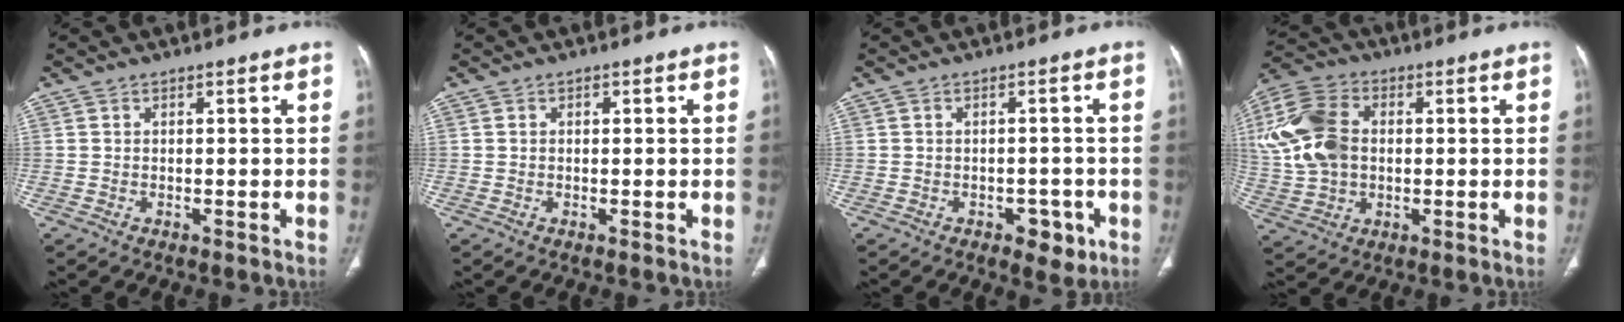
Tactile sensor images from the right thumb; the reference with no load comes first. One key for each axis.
{"total": 0.8, "fx": 0.2, "fy": 0.6, "fz": 0.5, "tx": -0.010, "ty": 0.006, "tz": 0.006}
{"total": 4.8, "fx": -2.2, "fy": 2.9, "fz": 3.1, "tx": -0.020, "ty": 0.010, "tz": -0.023}
{"total": 16.3, "fx": 2.0, "fy": 11.5, "fz": 11.4, "tx": -0.245, "ty": 0.014, "tz": 0.038}